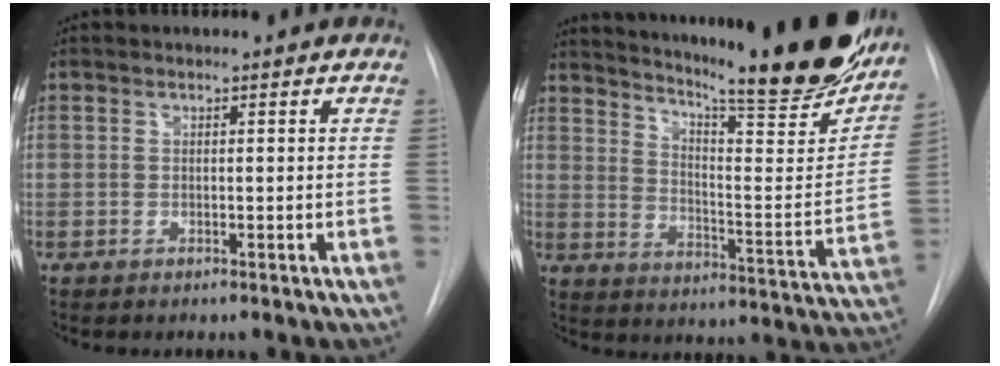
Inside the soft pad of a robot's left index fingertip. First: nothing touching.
{"total": 28.8, "force": [24.0, 2.9, 15.7], "torque": [-0.246, -0.086, 0.315]}